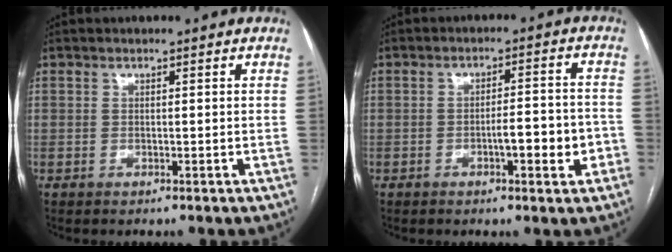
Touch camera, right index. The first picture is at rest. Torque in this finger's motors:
{"motor_torque": [0.69, -0.58, 0.30, 0.08]}